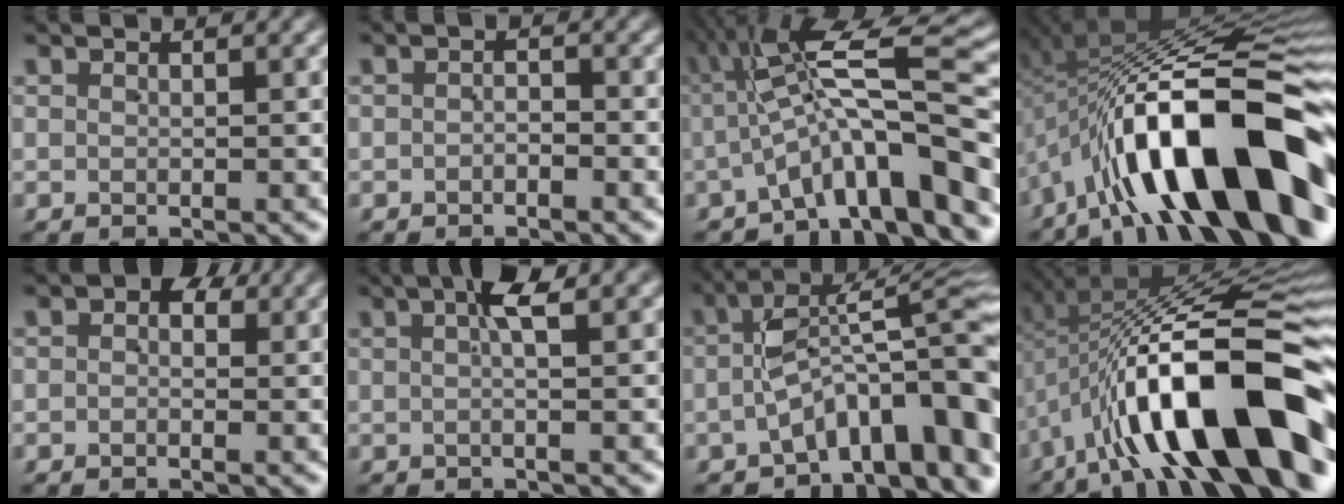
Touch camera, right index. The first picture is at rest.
{"total": 1.0, "force": [-0.8, 0.3, 0.4], "torque": [0.001, 0.000, -0.017]}
{"total": 9.9, "force": [-0.1, 3.4, 9.4], "torque": [-0.143, 0.010, 0.000]}
{"total": 20.7, "force": [-4.4, 9.6, 17.8], "torque": [-0.295, -0.006, -0.055]}
{"total": 2.1, "force": [0.2, 1.4, 1.5], "torque": [-0.010, 0.001, -0.003]}
{"total": 3.1, "force": [0.8, -0.1, 3.0], "torque": [-0.046, 0.011, 0.012]}
{"total": 9.8, "force": [-3.1, 3.7, 8.5], "torque": [-0.119, -0.007, -0.039]}
{"total": 17.2, "force": [-4.3, 7.5, 14.9], "torque": [-0.250, -0.007, -0.052]}